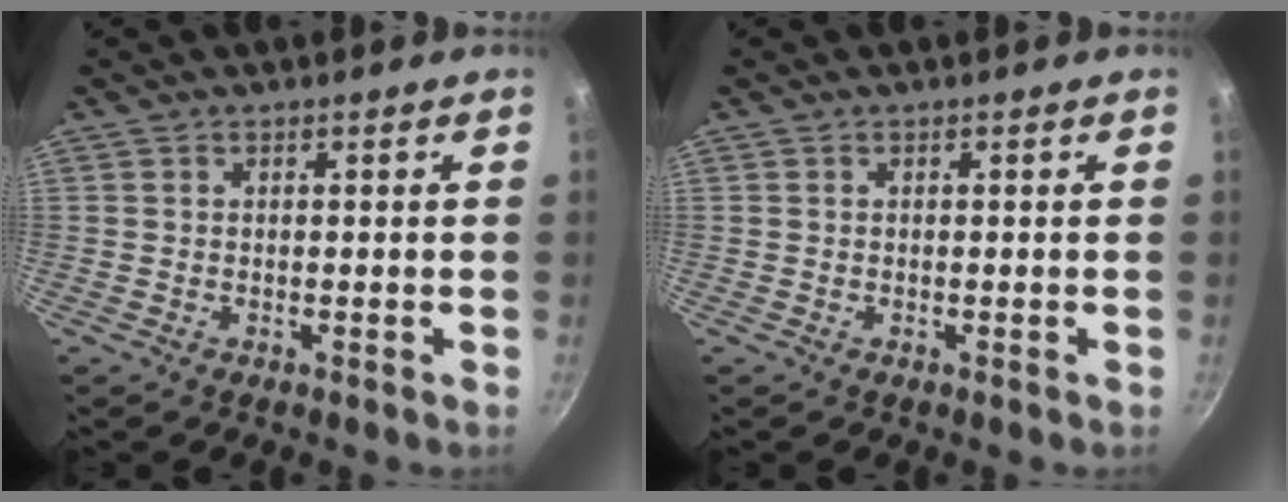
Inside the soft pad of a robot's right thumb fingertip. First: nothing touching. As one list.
[{"total": 0.0}]